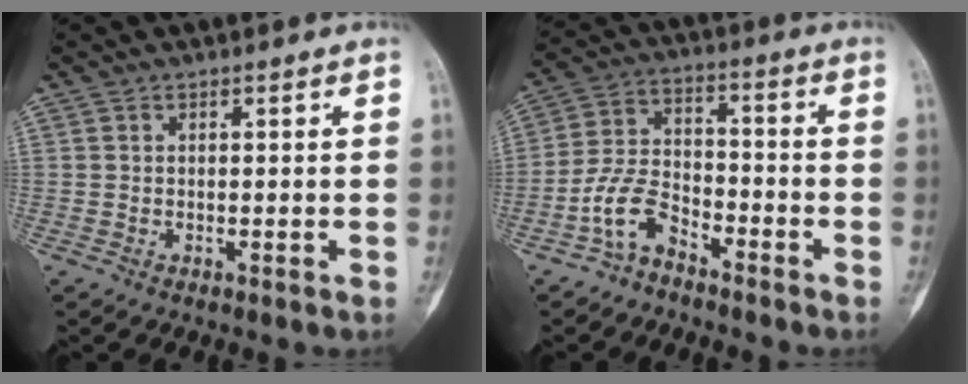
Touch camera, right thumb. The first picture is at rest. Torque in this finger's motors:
{"motor_torque": [1.66, 0.03, 0.88, -0.94, 0.11]}